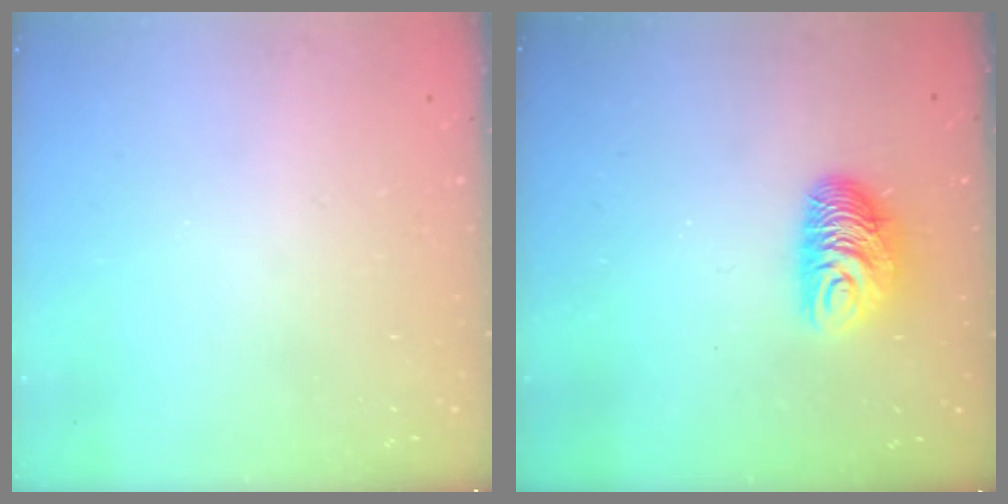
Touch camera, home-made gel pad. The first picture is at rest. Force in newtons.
{"total": 9.3, "press": 9.2, "slide": 0.6}